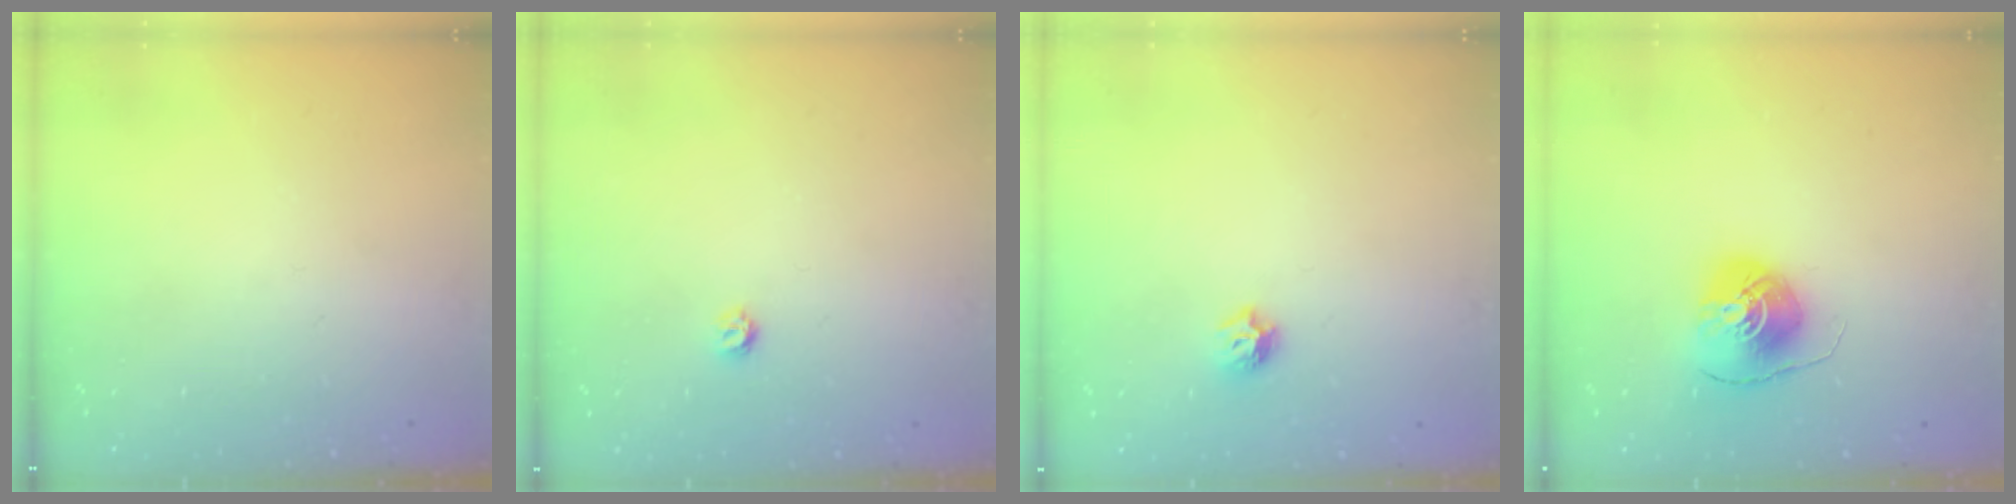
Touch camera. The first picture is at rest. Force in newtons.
{"total": 3.2, "press": 3.2, "slide": 0.3}
{"total": 6.5, "press": 6.5, "slide": 0.7}
{"total": 7.6, "press": 7.6, "slide": 0.3}